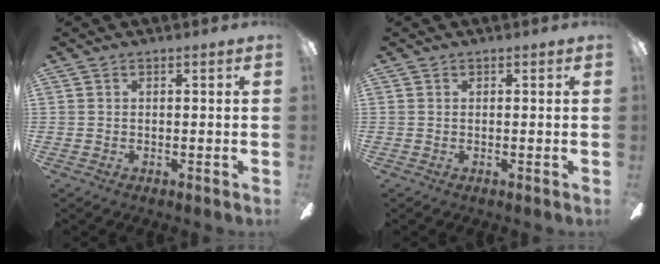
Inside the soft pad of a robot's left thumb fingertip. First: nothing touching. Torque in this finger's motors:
{"motor_torque": [0.03, -0.01, 0.14, -0.11, 0.00]}